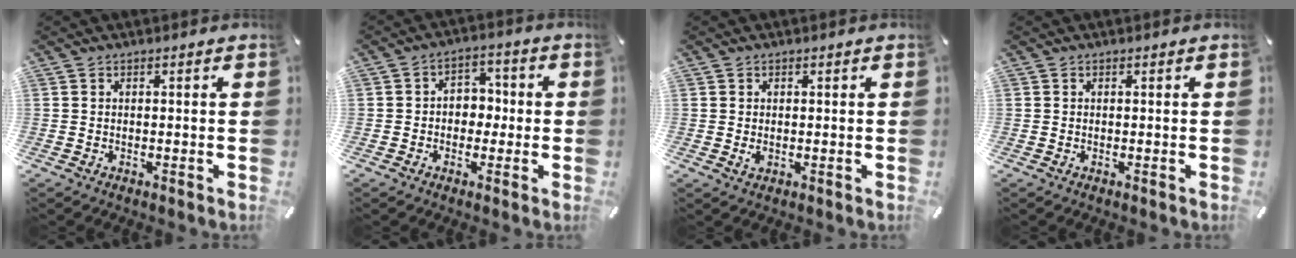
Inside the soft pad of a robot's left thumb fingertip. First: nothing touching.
{"total": 5.3, "force": [-1.2, 4.7, 2.3], "torque": [-0.033, 0.014, -0.027]}
{"total": 1.4, "force": [0.2, 1.2, 0.7], "torque": [-0.013, 0.003, 0.003]}
{"total": 0.0}